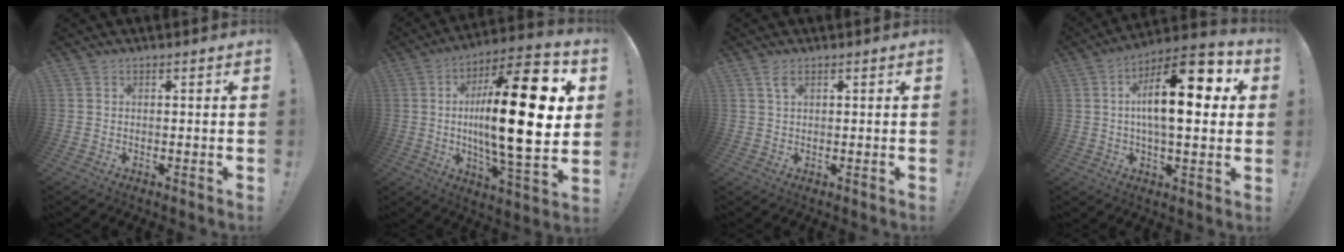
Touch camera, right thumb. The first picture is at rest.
{"total": 27.4, "force": [2.6, 8.1, 26.1], "torque": [-0.438, -0.011, 0.032]}
{"total": 2.5, "force": [1.2, 1.1, 1.8], "torque": [-0.039, 0.002, 0.022]}
{"total": 18.7, "force": [3.4, 7.1, 16.9], "torque": [-0.274, -0.009, 0.042]}